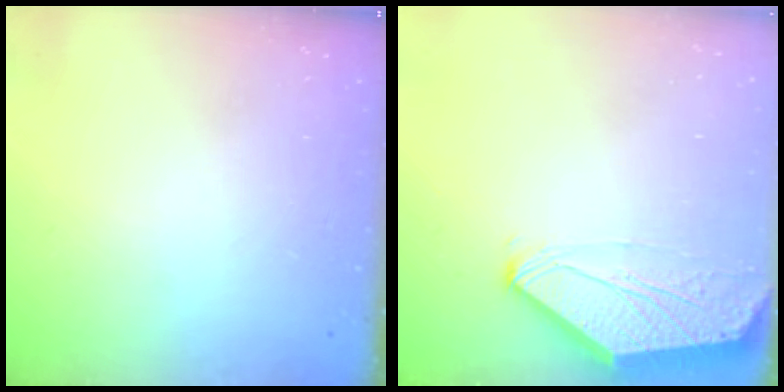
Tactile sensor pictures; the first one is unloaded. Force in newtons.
{"total": 0.0}